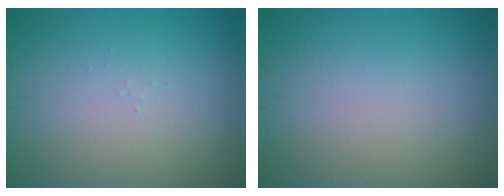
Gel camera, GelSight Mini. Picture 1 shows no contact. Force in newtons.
{"total": 0.0}